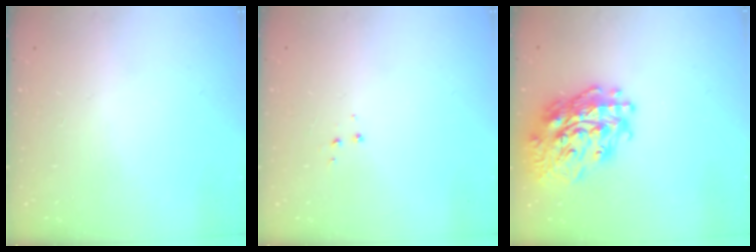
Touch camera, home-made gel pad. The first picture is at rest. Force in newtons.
{"total": 3.9, "press": 3.9, "slide": 0.5}
{"total": 23.0, "press": 22.8, "slide": 2.4}